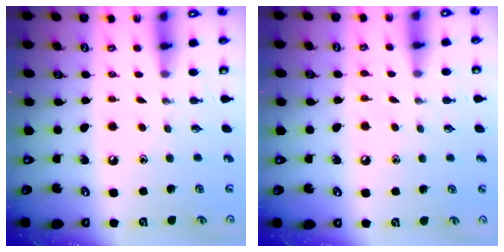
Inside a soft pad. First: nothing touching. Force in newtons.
{"total": 5.2, "press": 5.1, "slide": 0.6}